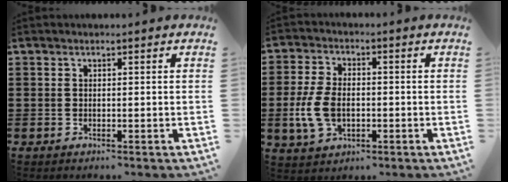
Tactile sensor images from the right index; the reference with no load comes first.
{"total": 6.8, "force": [-1.2, 4.2, 5.3], "torque": [-0.128, -0.002, -0.027]}